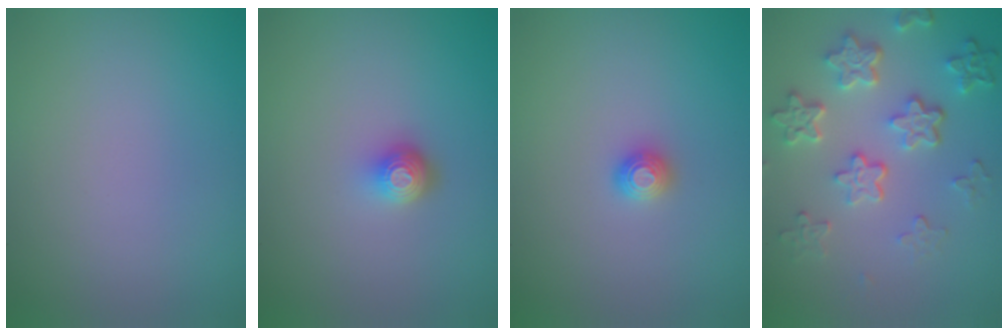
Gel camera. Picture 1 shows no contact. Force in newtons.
{"total": 2.0, "press": 1.5, "slide": 1.4}
{"total": 0.9, "press": 0.9, "slide": 0.0}
{"total": 5.9, "press": 4.4, "slide": 3.9}